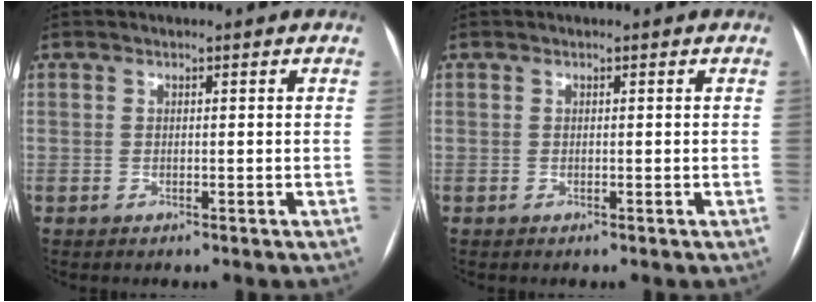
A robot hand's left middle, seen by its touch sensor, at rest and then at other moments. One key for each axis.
{"total": 0.0}